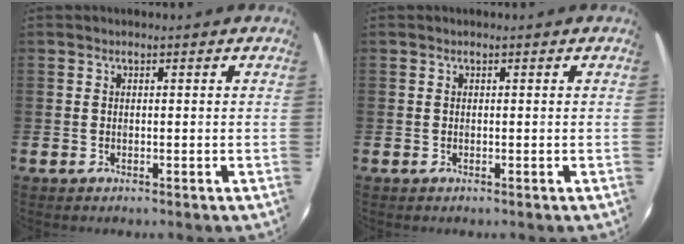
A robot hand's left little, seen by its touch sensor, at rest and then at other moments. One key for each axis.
{"total": 0.0}